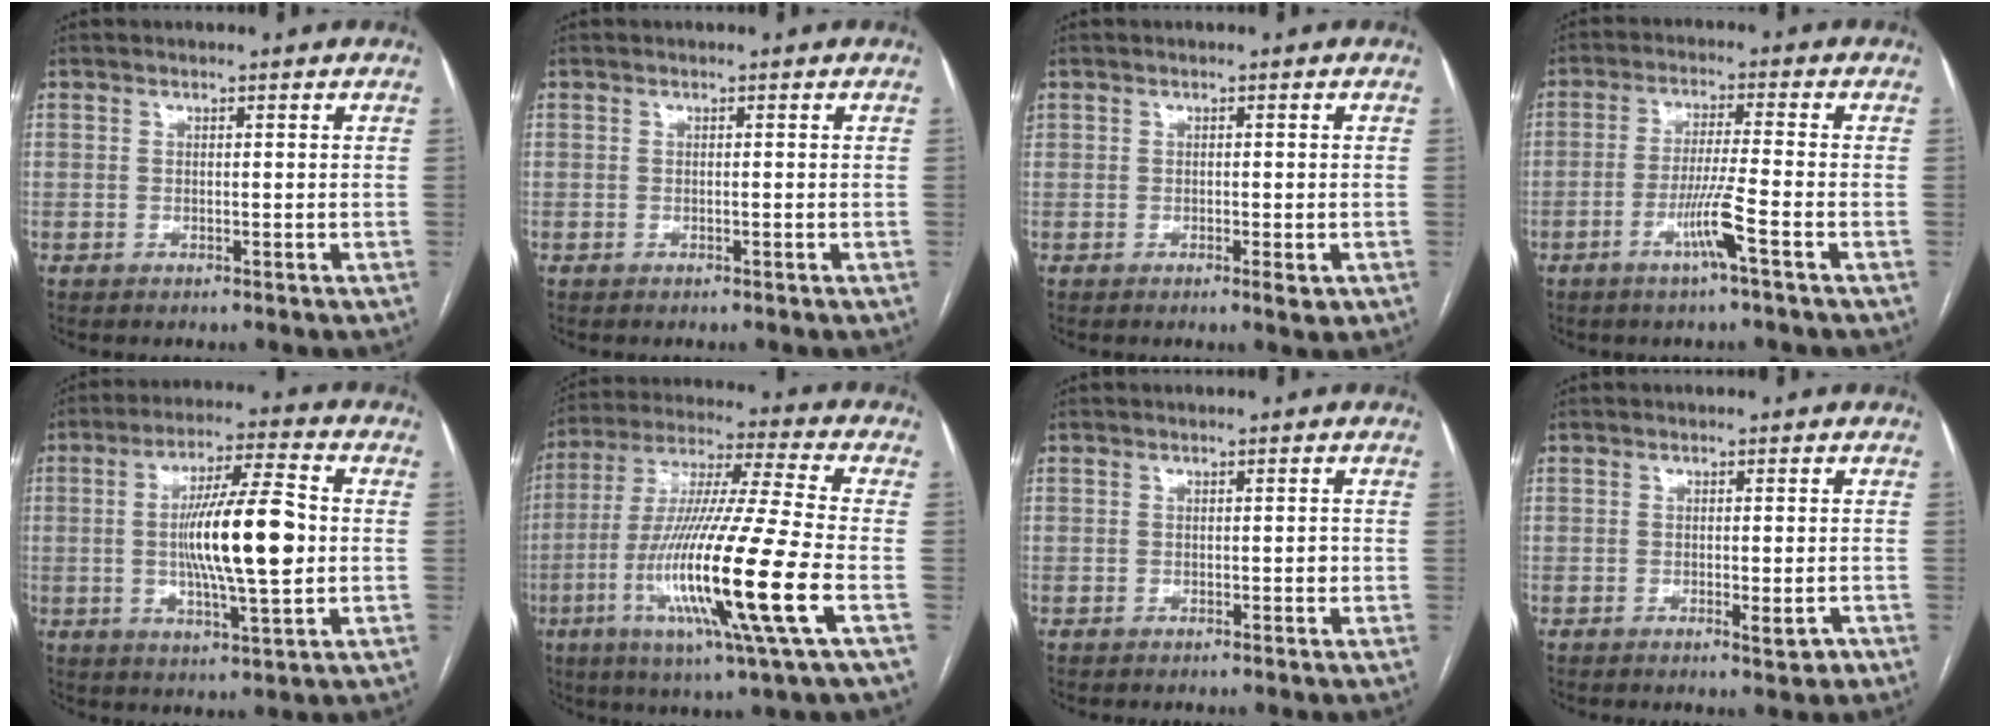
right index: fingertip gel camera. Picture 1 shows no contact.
{"total": 0.0}
{"total": 1.8, "force": [-0.6, 0.8, 1.5], "torque": [-0.027, 0.003, 0.002]}
{"total": 6.2, "force": [-2.9, -1.0, 5.4], "torque": [-0.103, -0.009, -0.057]}
{"total": 14.0, "force": [-0.2, 1.6, 13.9], "torque": [-0.242, 0.004, -0.005]}
{"total": 21.8, "force": [-6.4, -0.7, 20.8], "torque": [-0.417, -0.035, -0.127]}
{"total": 0.9, "force": [-0.2, 0.4, 0.8], "torque": [-0.010, 0.002, 0.000]}
{"total": 2.2, "force": [-1.0, 0.7, 1.9], "torque": [-0.025, -0.002, -0.009]}